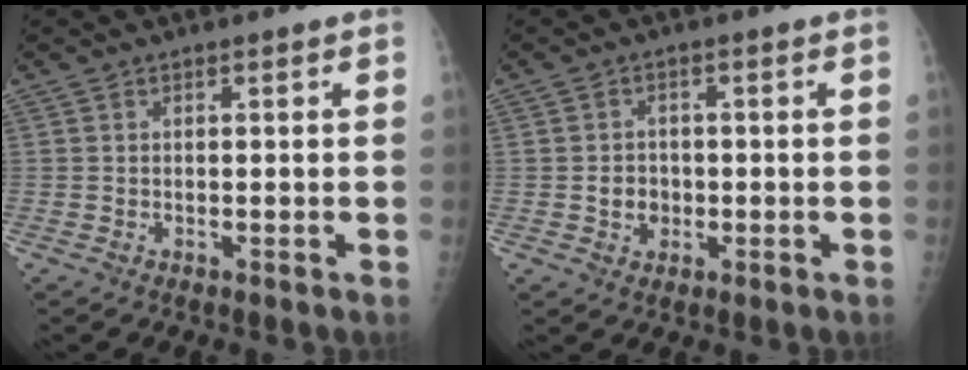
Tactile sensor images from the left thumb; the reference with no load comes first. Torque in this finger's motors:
{"motor_torque": [0.36, 0.69, 0.14, -0.18, 0.12]}